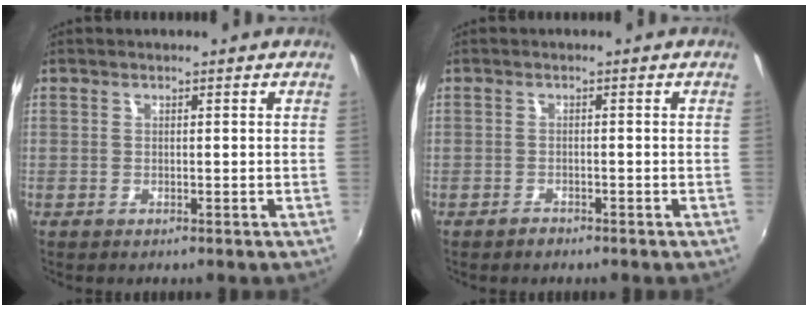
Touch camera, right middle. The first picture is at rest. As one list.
[{"total": 1.1, "force": [-1.0, 0.5, 0.1], "torque": [-0.003, 0.001, -0.018]}]